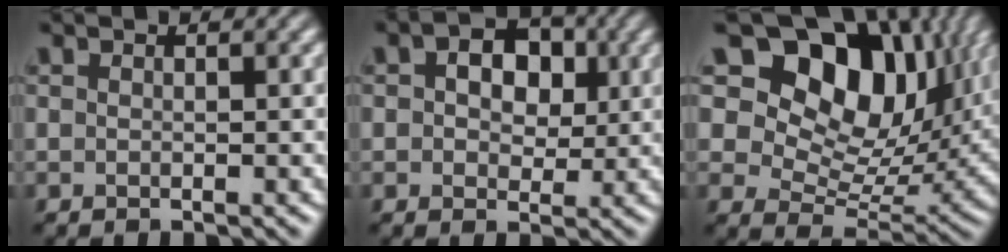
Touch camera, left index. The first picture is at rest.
{"total": 5.3, "force": [1.4, 3.6, 3.7], "torque": [-0.047, 0.007, 0.005]}
{"total": 15.5, "force": [7.8, 9.7, 9.3], "torque": [-0.158, 0.023, 0.127]}